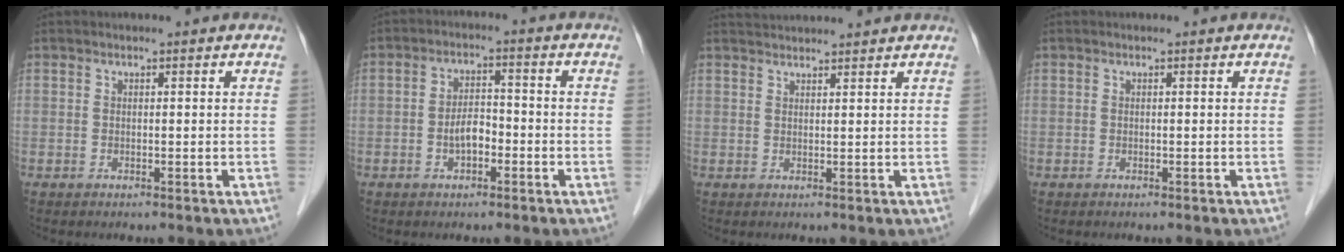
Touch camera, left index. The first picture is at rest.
{"total": 4.0, "force": [-1.5, 2.1, 3.1], "torque": [-0.060, 0.012, -0.027]}
{"total": 5.1, "force": [5.0, -0.4, 1.1], "torque": [-0.017, 0.035, 0.075]}
{"total": 0.0}